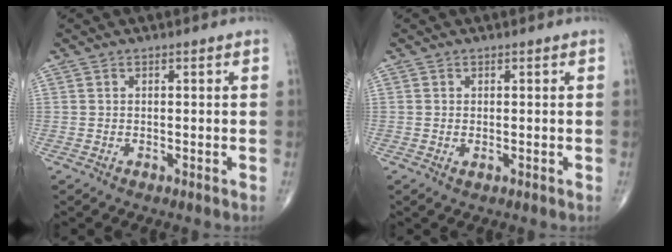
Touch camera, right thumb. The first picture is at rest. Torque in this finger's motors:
{"motor_torque": [-0.50, -0.16, -0.37, -0.18, 0.04]}